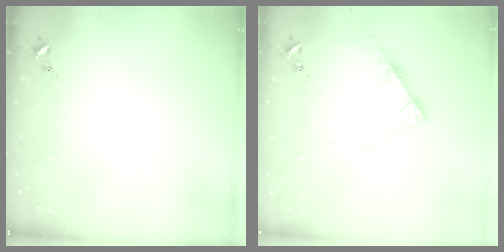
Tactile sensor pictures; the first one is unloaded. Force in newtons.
{"total": 10.1, "press": 10.0, "slide": 1.1}